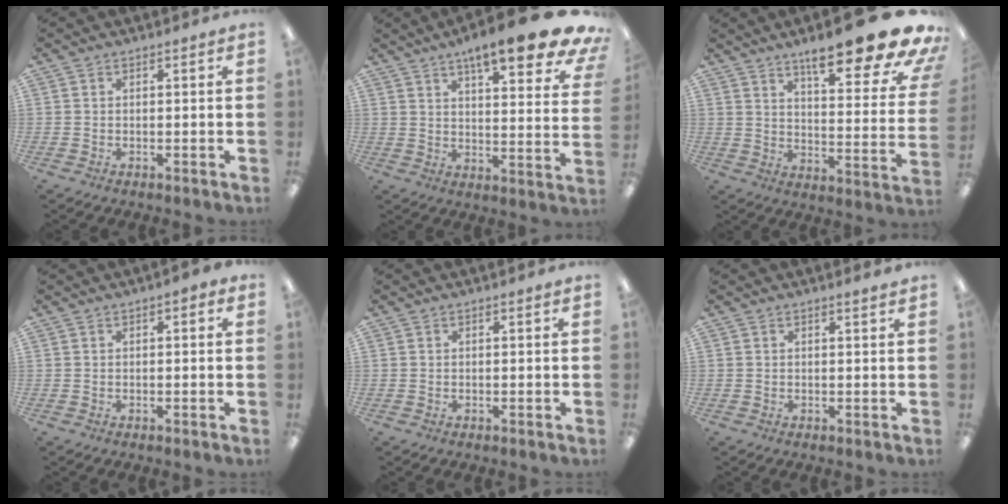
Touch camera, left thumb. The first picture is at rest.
{"total": 14.3, "force": [10.2, 3.4, 9.4], "torque": [-0.132, -0.064, 0.164]}
{"total": 19.7, "force": [14.3, 4.1, 12.9], "torque": [-0.183, -0.106, 0.229]}
{"total": 1.1, "force": [0.0, 0.5, 1.0], "torque": [-0.019, 0.004, 0.000]}
{"total": 0.0}
{"total": 1.0, "force": [0.8, 0.0, 0.5], "torque": [-0.010, 0.000, 0.015]}